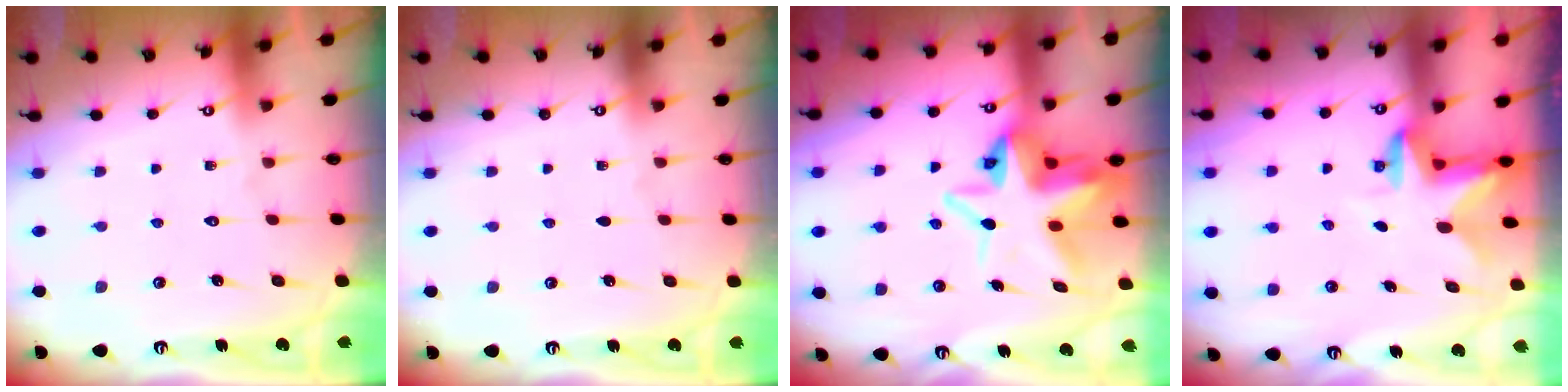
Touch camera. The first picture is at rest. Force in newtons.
{"total": 0.0}
{"total": 11.0, "press": 10.8, "slide": 2.1}
{"total": 2.6, "press": 2.6, "slide": 0.5}